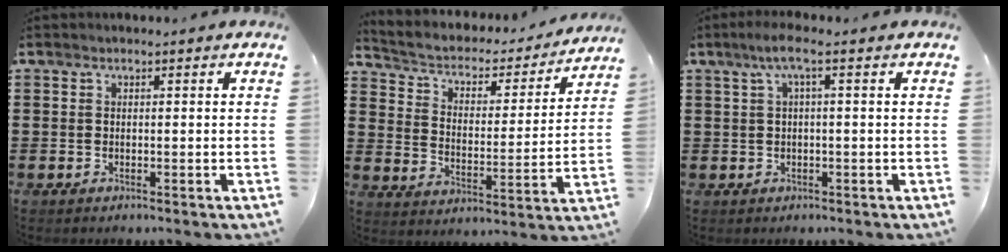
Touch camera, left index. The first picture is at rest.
{"total": 3.0, "force": [2.2, 1.7, 0.8], "torque": [-0.035, -0.022, 0.027]}
{"total": 3.2, "force": [0.7, 0.0, 3.1], "torque": [-0.067, -0.001, 0.007]}